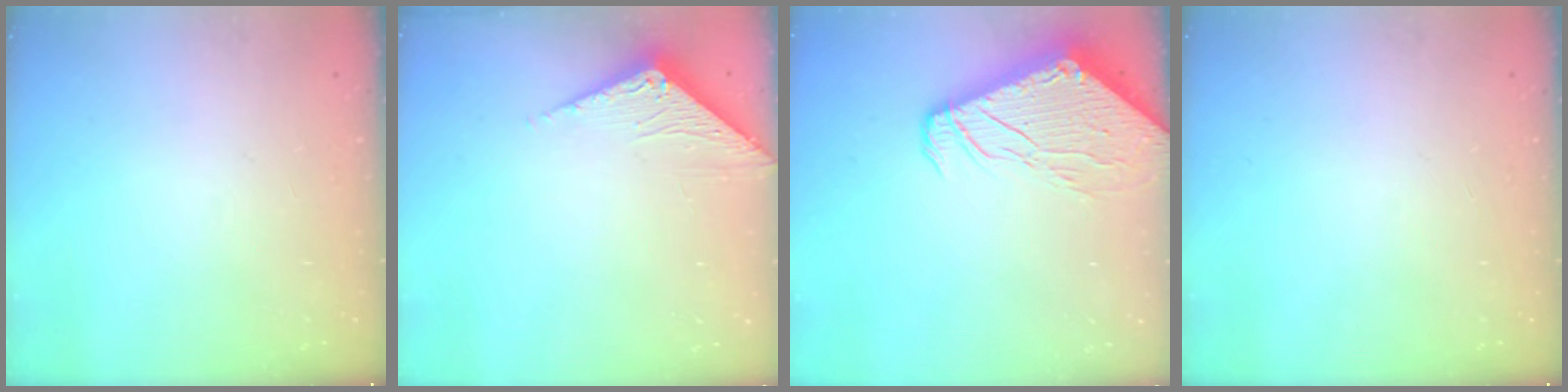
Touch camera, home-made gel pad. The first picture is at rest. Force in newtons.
{"total": 3.3, "press": 3.3, "slide": 0.3}
{"total": 13.5, "press": 13.4, "slide": 1.6}
{"total": 0.0}